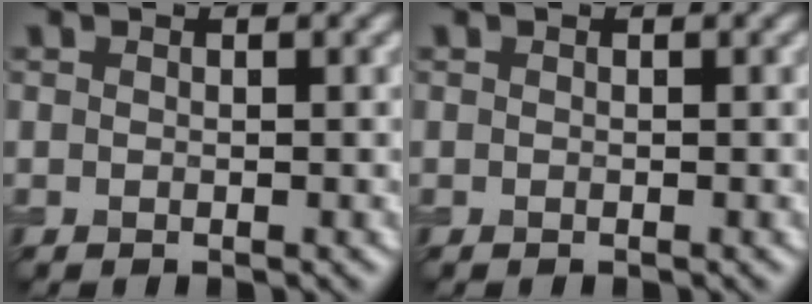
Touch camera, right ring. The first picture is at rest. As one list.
[{"total": 0.0}]